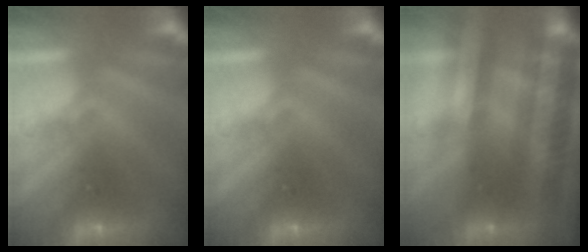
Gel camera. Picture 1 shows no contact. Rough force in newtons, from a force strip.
{"total": 0.0}
{"total": 2.4}